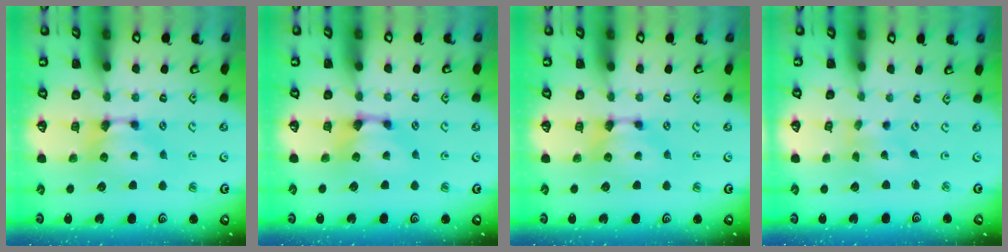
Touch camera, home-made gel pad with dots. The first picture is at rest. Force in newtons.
{"total": 1.0, "press": 0.4, "slide": 1.0}
{"total": 0.0}
{"total": 3.7, "press": 3.6, "slide": 0.8}